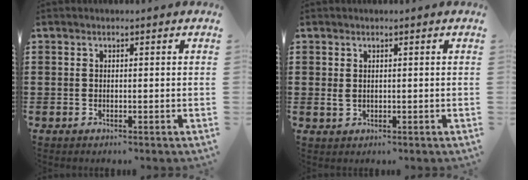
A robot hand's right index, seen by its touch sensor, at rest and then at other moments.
{"total": 1.2, "force": [0.4, 0.8, 0.8], "torque": [-0.018, 0.004, 0.008]}